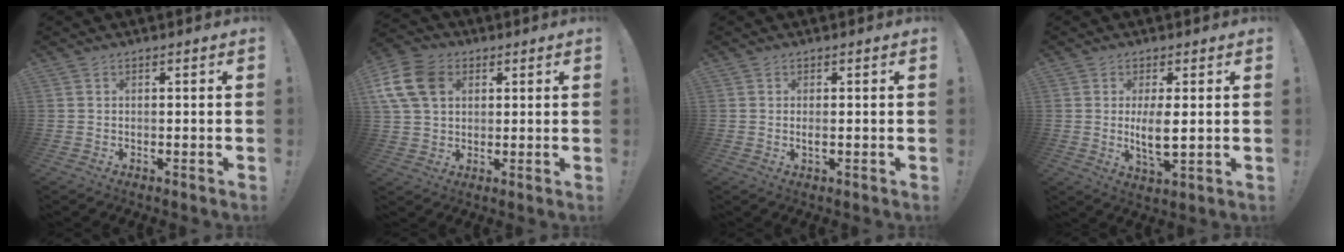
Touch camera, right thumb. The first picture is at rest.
{"total": 13.5, "force": [4.2, 10.0, 7.9], "torque": [-0.154, -0.008, 0.086]}
{"total": 1.6, "force": [0.0, 0.3, 1.6], "torque": [-0.026, -0.003, -0.001]}
{"total": 6.8, "force": [0.6, 2.3, 6.3], "torque": [-0.118, -0.020, 0.005]}